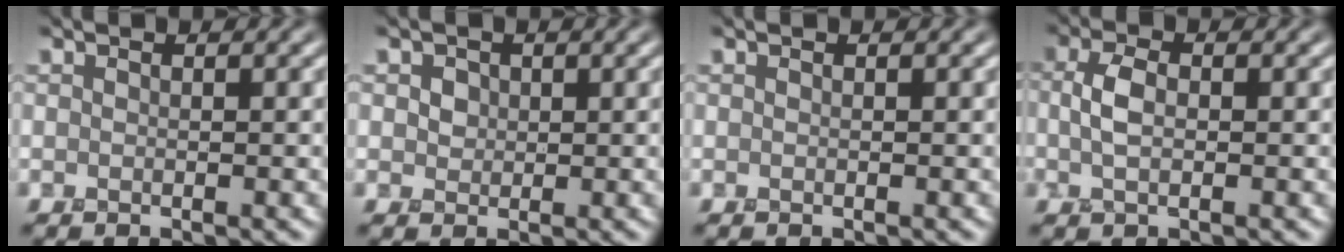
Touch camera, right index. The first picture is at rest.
{"total": 1.6, "force": [0.5, 1.4, 0.7], "torque": [-0.008, 0.006, 0.001]}
{"total": 0.0}
{"total": 2.7, "force": [-0.1, 1.4, 2.3], "torque": [-0.054, 0.002, -0.006]}